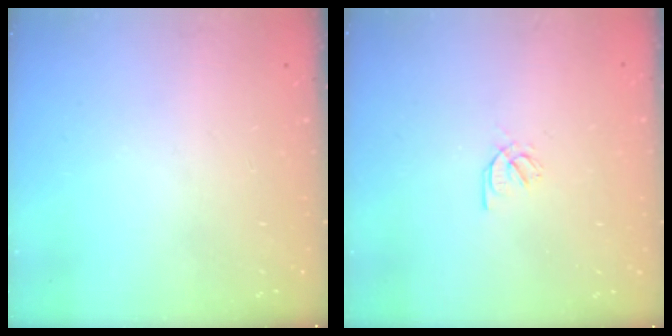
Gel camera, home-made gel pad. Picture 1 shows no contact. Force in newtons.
{"total": 2.2, "press": 2.2, "slide": 0.0}